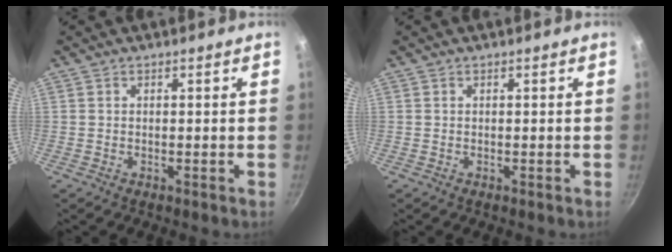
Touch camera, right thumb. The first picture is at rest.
{"total": 0.0}